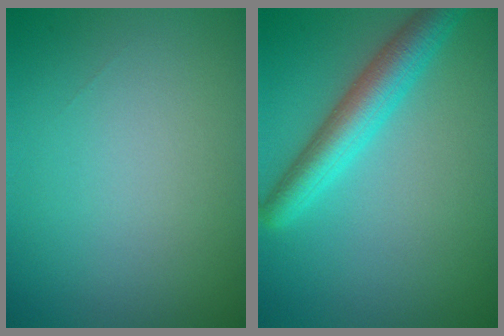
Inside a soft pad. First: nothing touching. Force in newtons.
{"total": 4.5, "press": 4.5, "slide": 0.2}